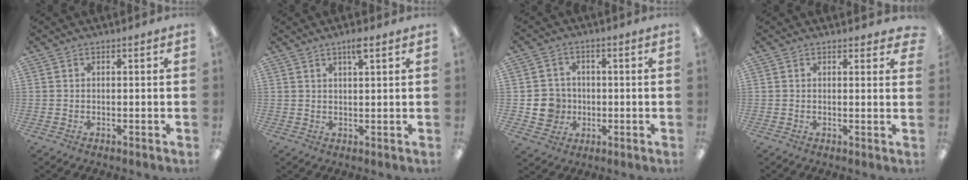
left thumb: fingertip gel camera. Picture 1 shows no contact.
{"total": 3.3, "force": [2.4, 0.4, 2.2], "torque": [-0.042, -0.001, 0.039]}
{"total": 7.0, "force": [-0.9, 6.8, 1.6], "torque": [-0.029, 0.015, -0.011]}
{"total": 1.1, "force": [0.9, 0.4, 0.3], "torque": [0.010, -0.007, 0.014]}